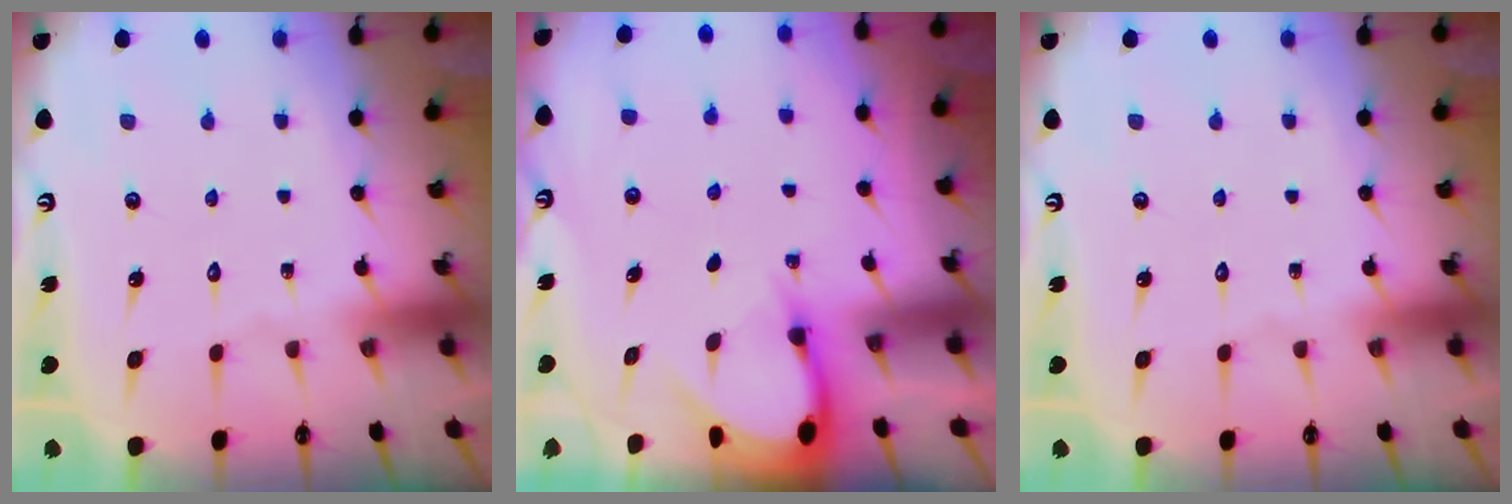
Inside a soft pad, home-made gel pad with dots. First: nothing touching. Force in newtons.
{"total": 3.6, "press": 3.6, "slide": 0.2}
{"total": 0.0}